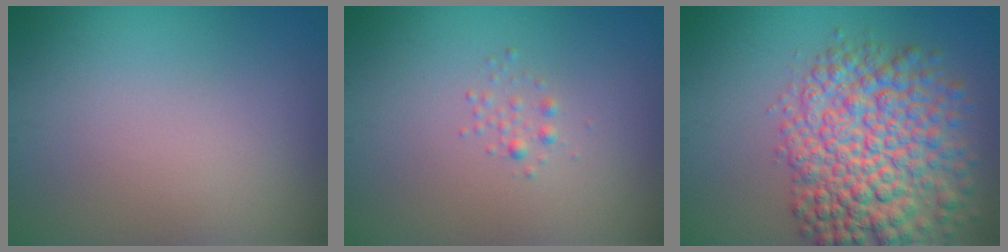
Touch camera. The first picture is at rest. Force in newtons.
{"total": 0.8, "press": 0.8, "slide": 0.0}
{"total": 9.0, "press": 9.0, "slide": 0.3}